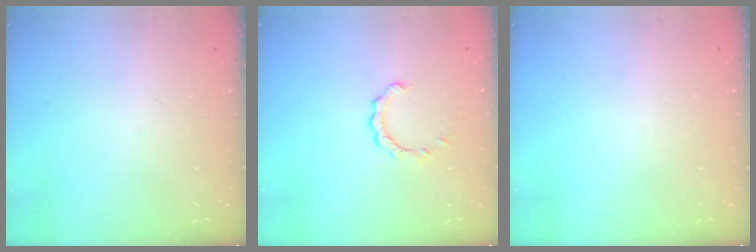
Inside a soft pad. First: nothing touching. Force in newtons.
{"total": 2.1, "press": 2.1, "slide": 0.2}
{"total": 0.0}